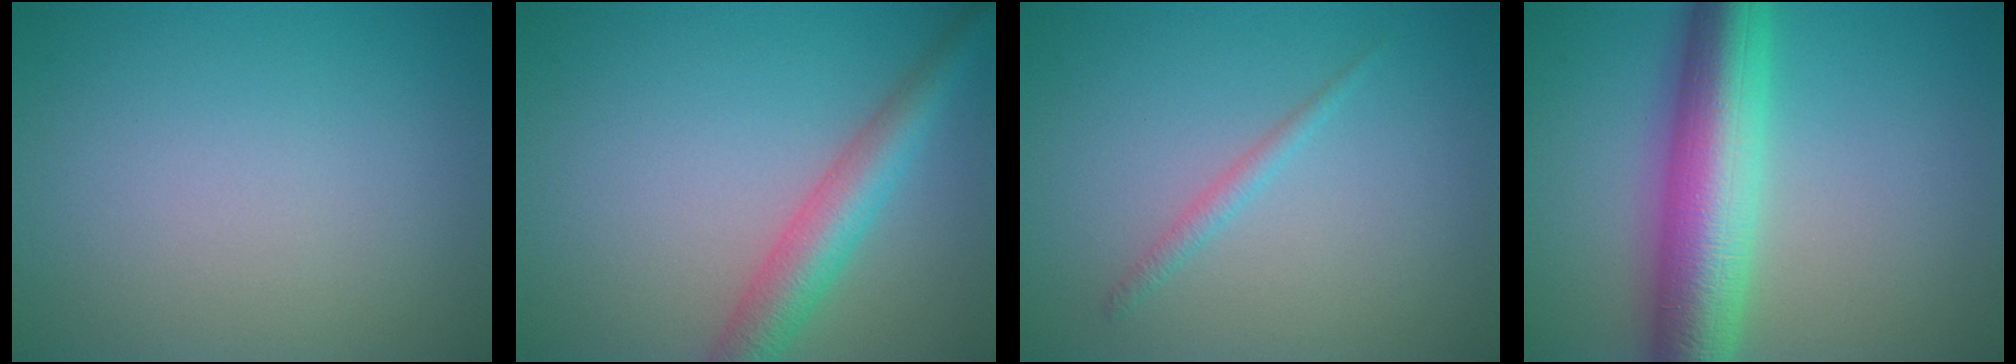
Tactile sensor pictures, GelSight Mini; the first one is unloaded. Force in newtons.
{"total": 4.5, "press": 4.5, "slide": 0.2}
{"total": 1.1, "press": 1.1, "slide": 0.1}
{"total": 9.4, "press": 9.4, "slide": 0.0}